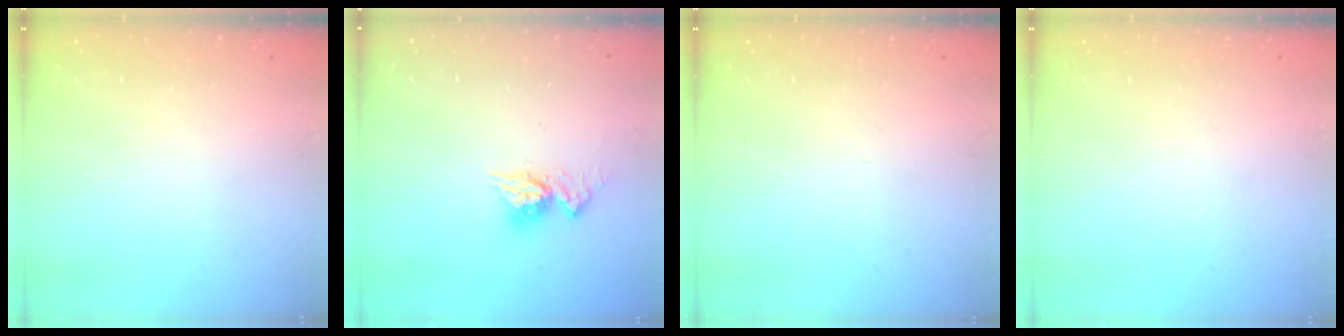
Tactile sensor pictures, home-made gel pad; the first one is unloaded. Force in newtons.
{"total": 8.3, "press": 8.3, "slide": 0.8}
{"total": 0.0}
{"total": 0.0}